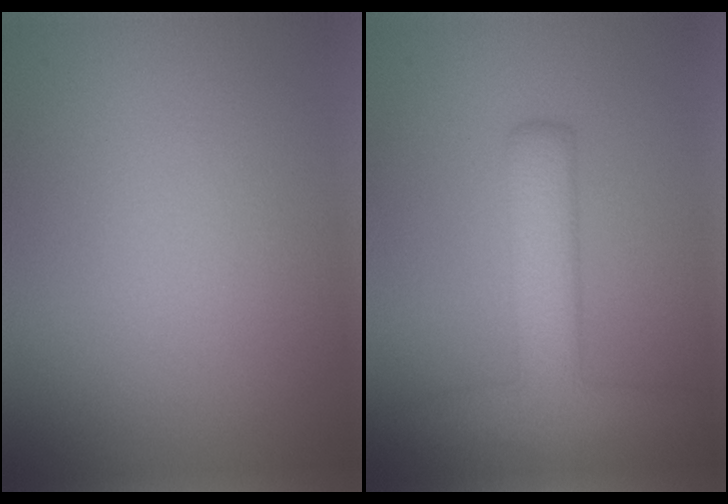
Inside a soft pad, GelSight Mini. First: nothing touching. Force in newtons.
{"total": 5.8, "press": 5.8, "slide": 0.3}